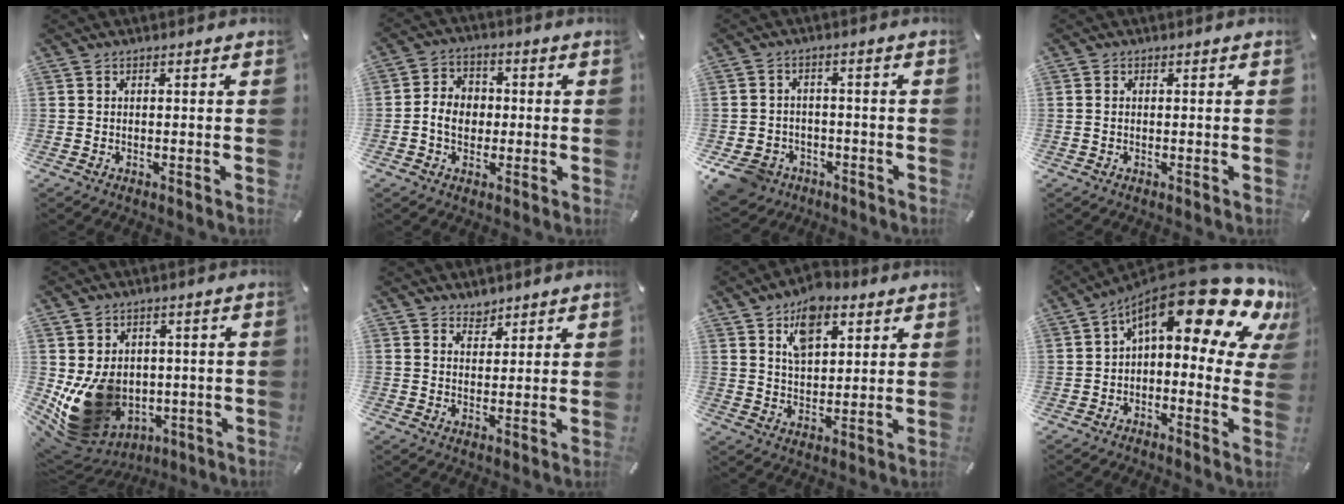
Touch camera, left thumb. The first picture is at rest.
{"total": 6.7, "force": [-1.0, 5.6, 3.5], "torque": [-0.076, 0.010, -0.021]}
{"total": 7.5, "force": [-4.3, 5.8, 2.3], "torque": [-0.062, 0.030, -0.081]}
{"total": 0.9, "force": [0.0, 0.7, 0.6], "torque": [-0.012, 0.005, -0.002]}
{"total": 13.7, "force": [-0.6, 11.5, 7.4], "torque": [-0.155, -0.019, -0.003]}
{"total": 3.3, "force": [2.7, 2.0, -0.2], "torque": [0.012, -0.018, 0.048]}
{"total": 9.9, "force": [5.5, 6.2, 5.4], "torque": [-0.077, -0.018, 0.095]}
{"total": 19.6, "force": [10.9, 7.1, 14.6], "torque": [-0.209, -0.095, 0.178]}